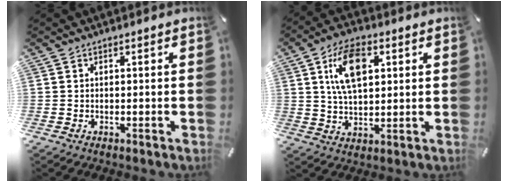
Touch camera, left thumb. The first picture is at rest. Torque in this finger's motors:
{"motor_torque": [0.81, 0.75, 1.08, -1.22, 0.40]}